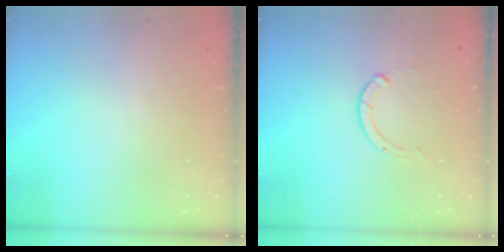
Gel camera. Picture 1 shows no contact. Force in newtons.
{"total": 0.0}